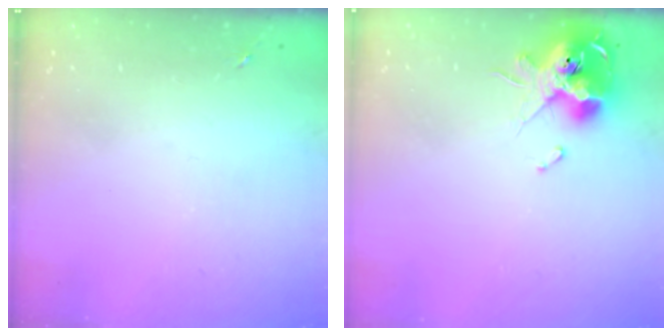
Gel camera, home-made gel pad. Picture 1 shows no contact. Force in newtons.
{"total": 13.9, "press": 13.8, "slide": 1.9}